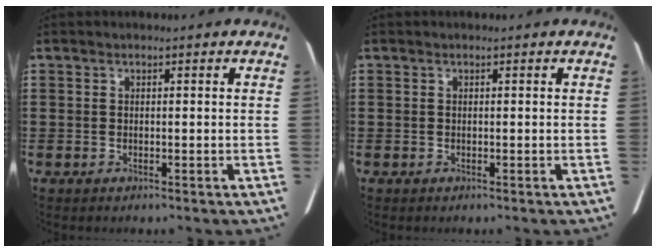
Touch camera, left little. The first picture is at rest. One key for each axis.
{"total": 0.0}